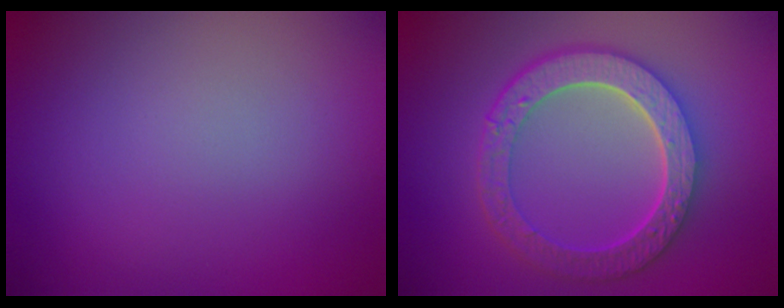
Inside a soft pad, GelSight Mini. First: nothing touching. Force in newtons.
{"total": 7.0, "press": 5.2, "slide": 4.7}